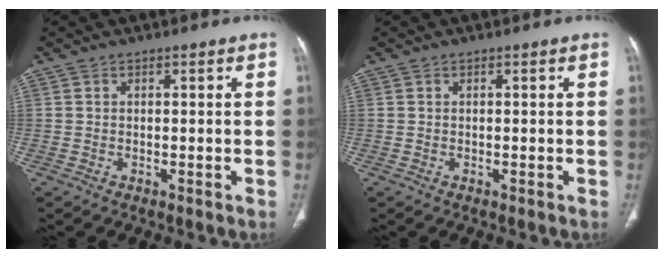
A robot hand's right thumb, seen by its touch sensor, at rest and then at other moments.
{"total": 0.0}